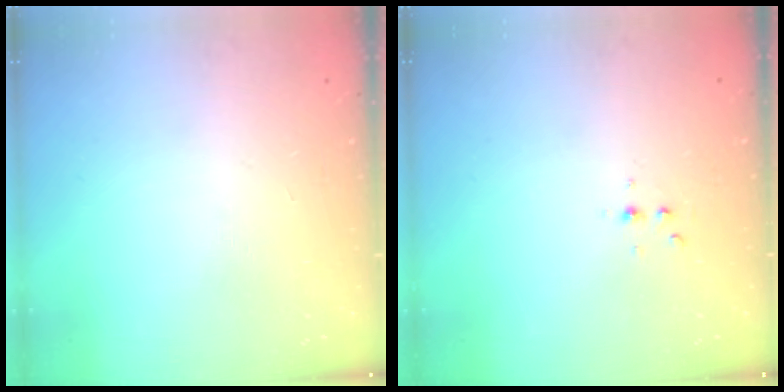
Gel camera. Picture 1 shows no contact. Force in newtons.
{"total": 4.0, "press": 3.6, "slide": 1.8}